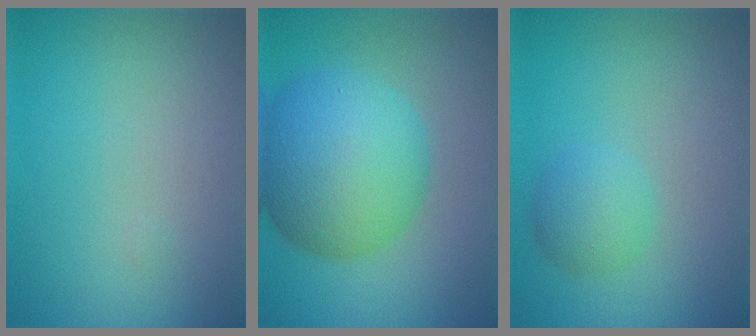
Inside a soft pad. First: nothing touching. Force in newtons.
{"total": 10.6, "press": 10.6, "slide": 0.1}
{"total": 2.5, "press": 2.5, "slide": 0.2}